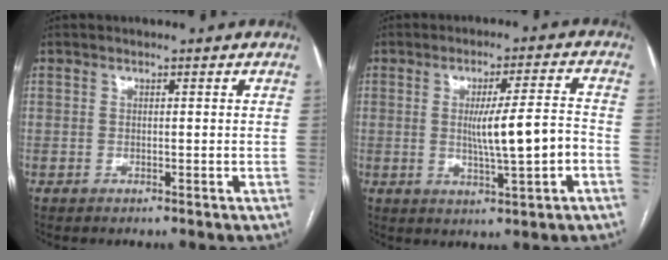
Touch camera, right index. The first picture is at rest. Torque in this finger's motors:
{"motor_torque": [1.06, -0.11, 0.73, 0.15]}